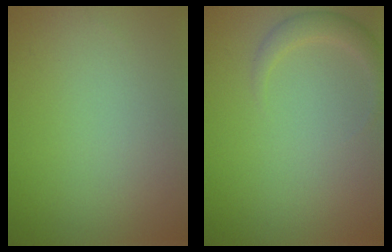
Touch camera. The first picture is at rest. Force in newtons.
{"total": 1.9, "press": 1.9, "slide": 0.1}